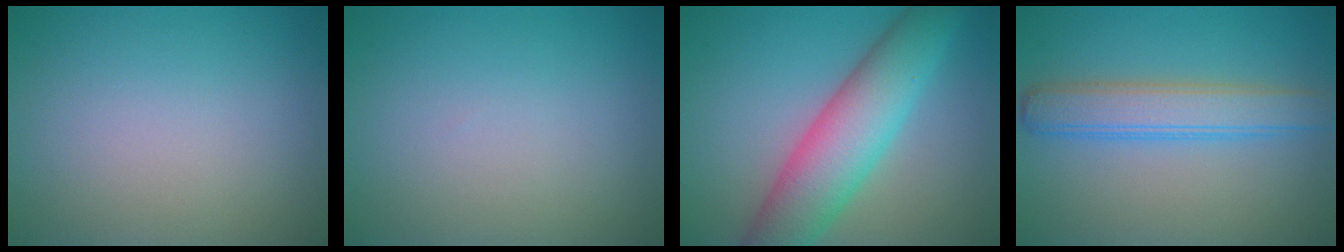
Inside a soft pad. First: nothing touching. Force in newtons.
{"total": 0.0}
{"total": 8.1, "press": 8.1, "slide": 0.1}
{"total": 4.3, "press": 4.3, "slide": 0.2}